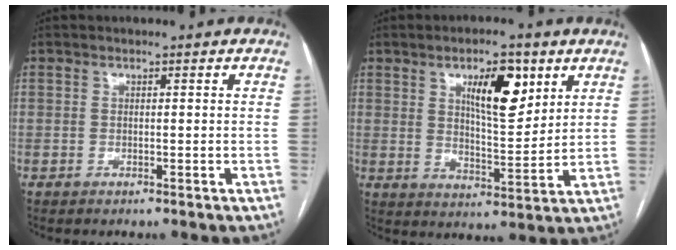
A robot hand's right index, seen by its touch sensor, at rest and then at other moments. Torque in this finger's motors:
{"motor_torque": [0.52, 0.41, 0.44, 0.10]}